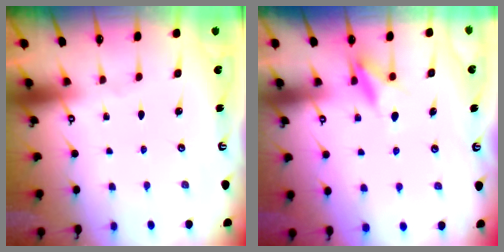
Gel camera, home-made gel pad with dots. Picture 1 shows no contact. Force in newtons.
{"total": 8.8, "press": 8.7, "slide": 1.1}